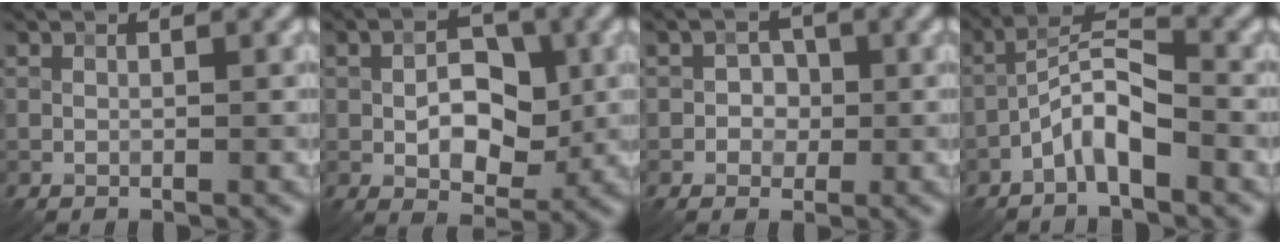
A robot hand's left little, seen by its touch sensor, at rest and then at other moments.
{"total": 5.9, "force": [-0.3, 3.6, 4.6], "torque": [-0.067, -0.001, -0.006]}
{"total": 1.9, "force": [-0.3, 1.7, 0.7], "torque": [0.011, 0.000, -0.013]}
{"total": 4.6, "force": [-2.4, 1.2, 3.7], "torque": [-0.068, 0.018, -0.054]}